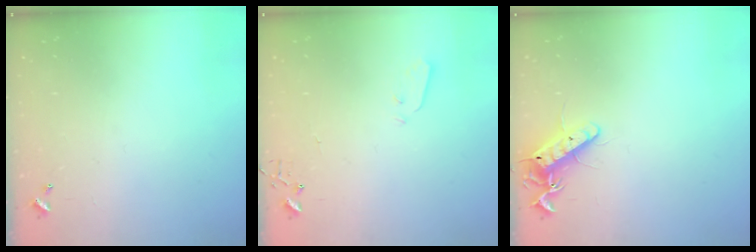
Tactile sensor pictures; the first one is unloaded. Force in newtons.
{"total": 3.0, "press": 3.0, "slide": 0.3}
{"total": 12.8, "press": 12.8, "slide": 0.6}